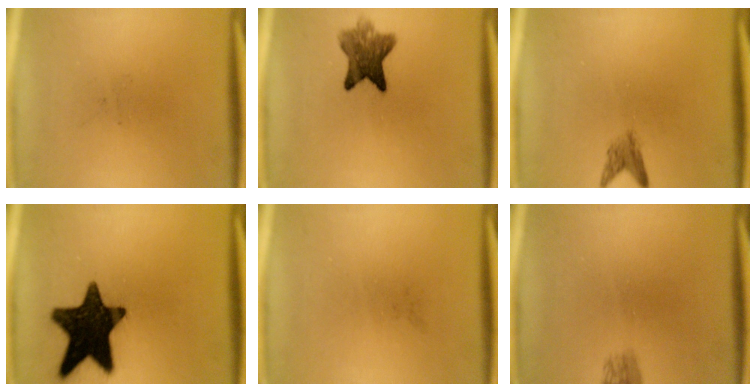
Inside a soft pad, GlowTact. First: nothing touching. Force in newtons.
{"total": 6.9}
{"total": 2.0}
{"total": 17.4}
{"total": 0.0}
{"total": 1.6}